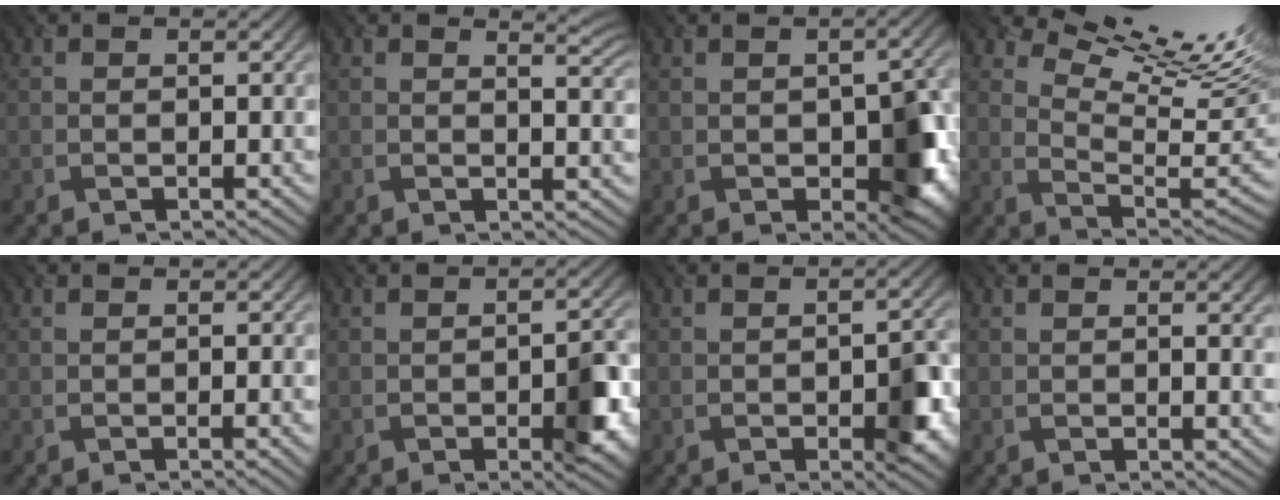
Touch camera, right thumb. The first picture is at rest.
{"total": 3.3, "force": [2.4, 0.9, 2.1], "torque": [-0.030, 0.000, 0.034]}
{"total": 6.8, "force": [-1.2, 3.9, 5.5], "torque": [-0.077, -0.015, -0.009]}
{"total": 15.9, "force": [11.1, 4.4, 10.6], "torque": [-0.188, 0.012, 0.148]}
{"total": 1.3, "force": [0.2, 0.2, 1.2], "torque": [-0.020, 0.004, 0.002]}
{"total": 5.3, "force": [-1.2, 1.9, 4.8], "torque": [-0.067, -0.005, -0.014]}
{"total": 5.1, "force": [-1.1, 2.3, 4.4], "torque": [-0.060, -0.007, -0.010]}
{"total": 2.3, "force": [1.2, 0.4, 1.9], "torque": [-0.028, 0.001, 0.022]}